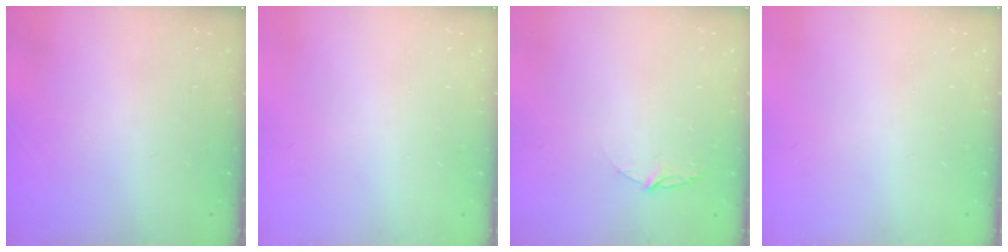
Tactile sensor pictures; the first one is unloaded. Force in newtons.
{"total": 0.0}
{"total": 4.8, "press": 4.8, "slide": 0.5}
{"total": 0.0}